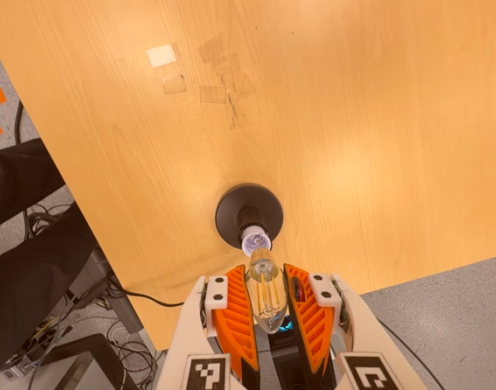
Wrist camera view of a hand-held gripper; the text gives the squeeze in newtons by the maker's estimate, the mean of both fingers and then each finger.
{"total": 12.6, "left": 12.8, "right": 12.3}